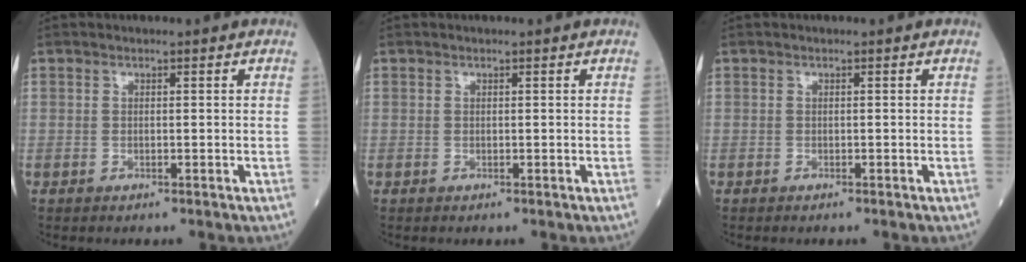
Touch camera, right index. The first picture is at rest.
{"total": 0.0}
{"total": 0.0}